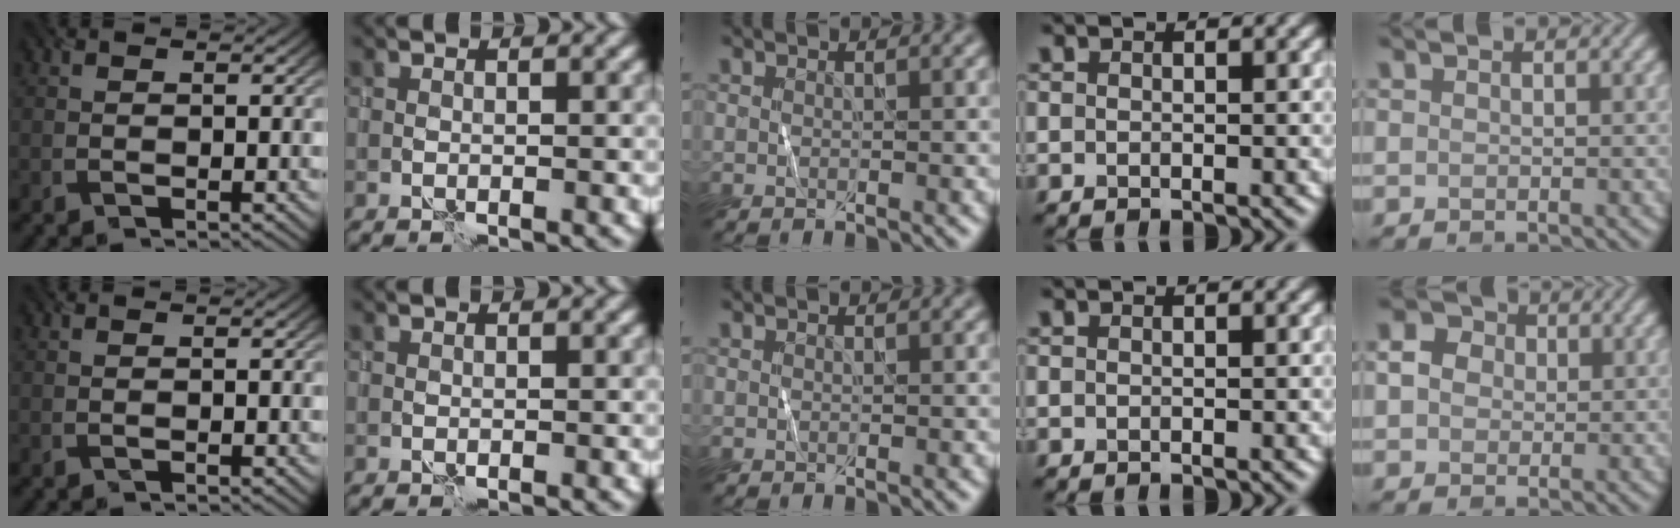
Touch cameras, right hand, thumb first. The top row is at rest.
{"little": {"total": 2.9, "force": [0.5, 2.4, 1.5], "torque": [-0.031, 0.009, 0.002]}}